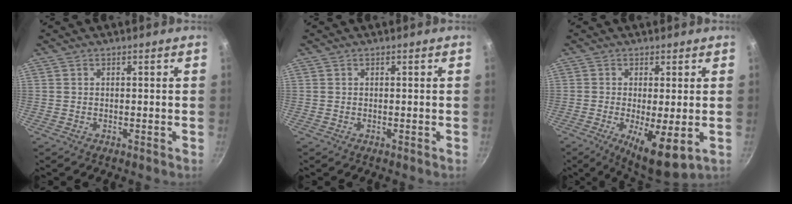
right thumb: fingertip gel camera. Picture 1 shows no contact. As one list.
[{"total": 0.0}, {"total": 9.3, "force": [-1.9, 2.6, 8.8], "torque": [-0.143, -0.012, -0.018]}]